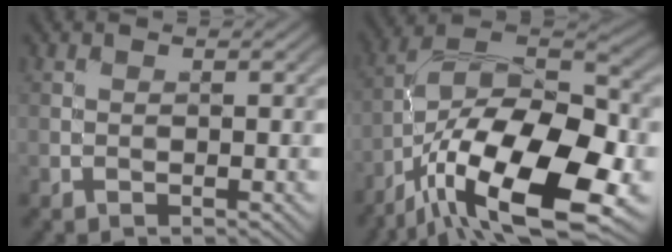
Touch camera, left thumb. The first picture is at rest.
{"total": 18.7, "force": [-9.0, 8.2, 14.2], "torque": [-0.261, -0.015, -0.164]}